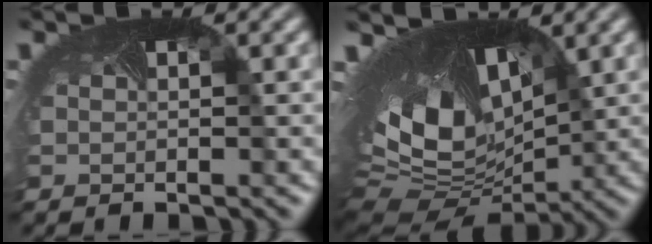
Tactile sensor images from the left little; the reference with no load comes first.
{"total": 14.8, "force": [1.8, 8.8, 11.7], "torque": [-0.229, -0.004, 0.062]}